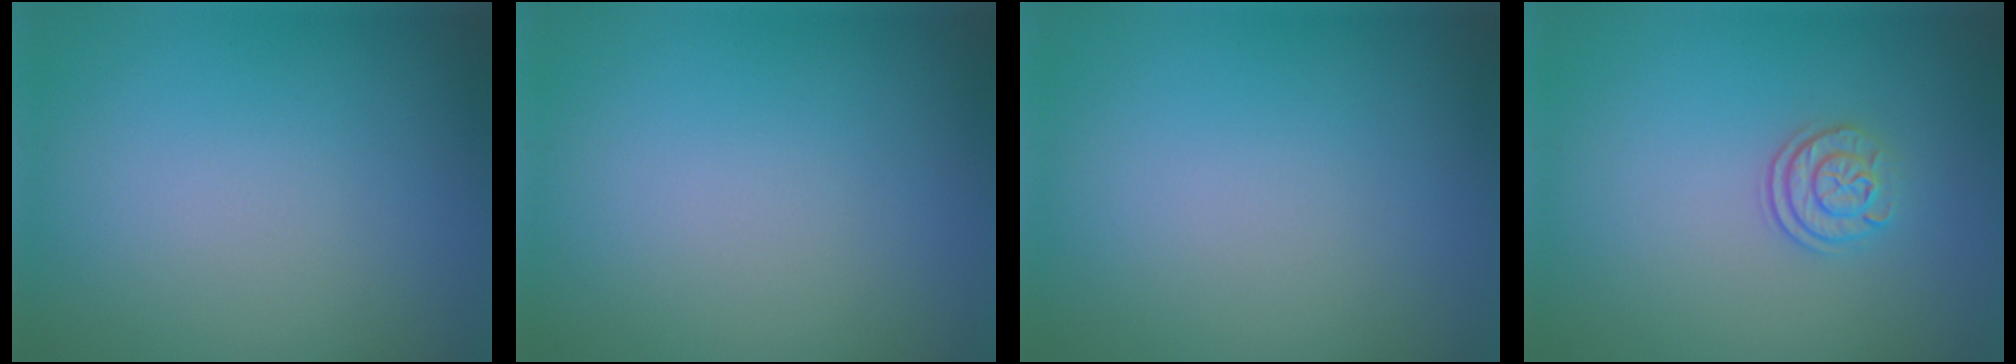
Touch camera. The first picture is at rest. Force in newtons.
{"total": 0.0}
{"total": 0.0}
{"total": 2.1, "press": 1.7, "slide": 1.3}